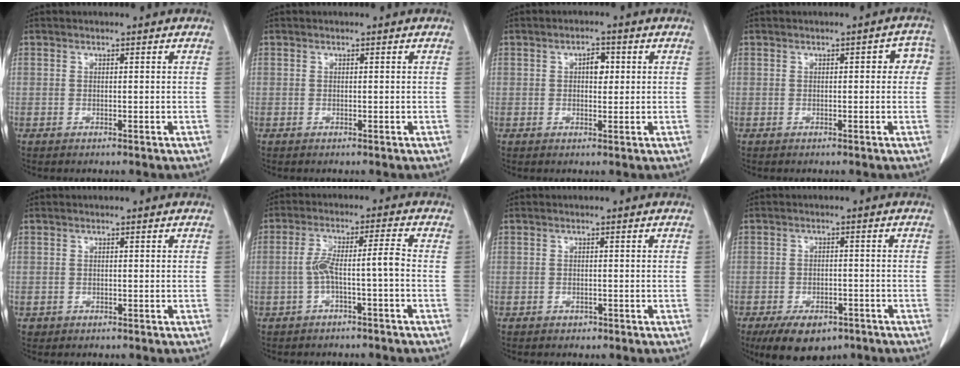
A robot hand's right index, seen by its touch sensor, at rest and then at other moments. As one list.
[{"total": 0.0}, {"total": 2.7, "force": [0.6, 1.4, 2.2], "torque": [-0.033, 0.006, 0.007]}, {"total": 3.3, "force": [0.4, 1.5, 2.9], "torque": [-0.023, 0.020, 0.000]}, {"total": 0.5, "force": [-0.1, 0.5, -0.1], "torque": [-0.004, 0.003, 0.000]}, {"total": 5.4, "force": [-1.7, 0.0, 5.2], "torque": [-0.104, 0.025, -0.025]}, {"total": 0.6, "force": [-0.4, 0.5, 0.1], "torque": [-0.004, 0.001, -0.003]}, {"total": 9.0, "force": [-6.3, 4.4, 4.7], "torque": [-0.069, -0.002, -0.095]}]